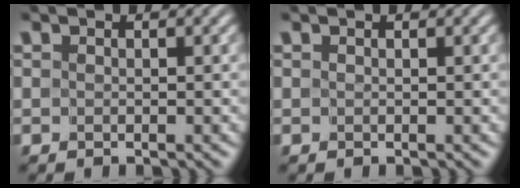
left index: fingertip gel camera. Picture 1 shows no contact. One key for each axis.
{"total": 0.0}